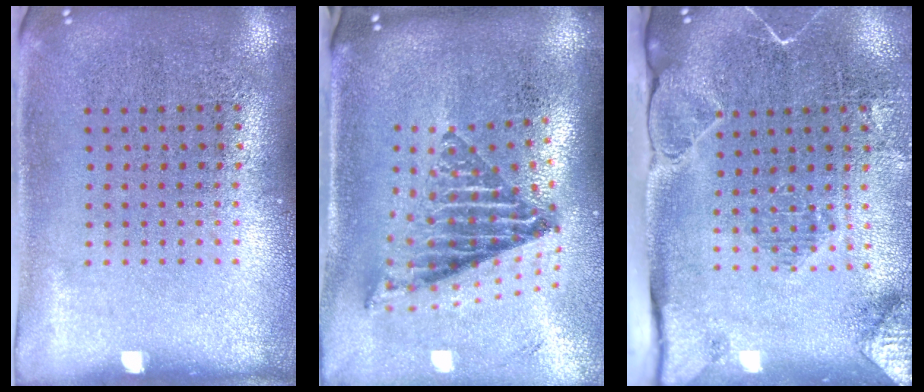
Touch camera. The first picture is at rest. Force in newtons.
{"total": 2.0, "press": 1.5, "slide": 1.4}
{"total": 2.1, "press": 2.0, "slide": 0.6}